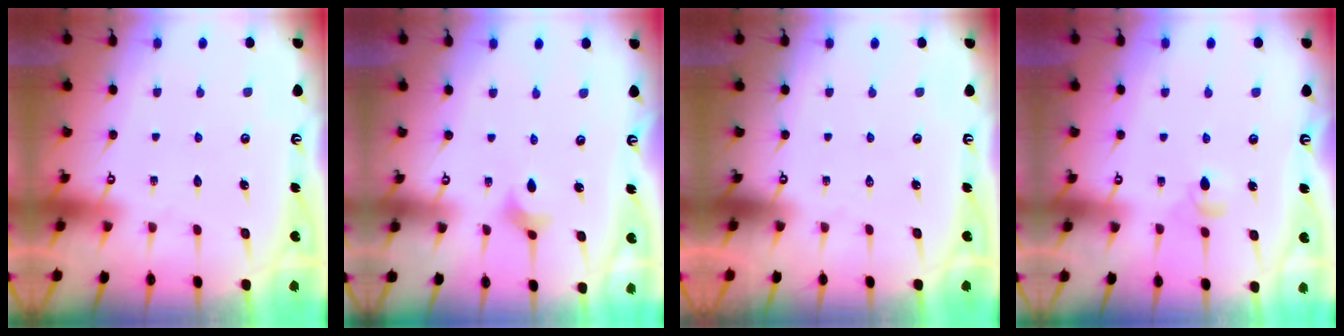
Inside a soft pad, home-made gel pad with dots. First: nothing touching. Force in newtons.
{"total": 2.2, "press": 2.2, "slide": 0.2}
{"total": 0.0}
{"total": 4.1, "press": 4.0, "slide": 0.8}